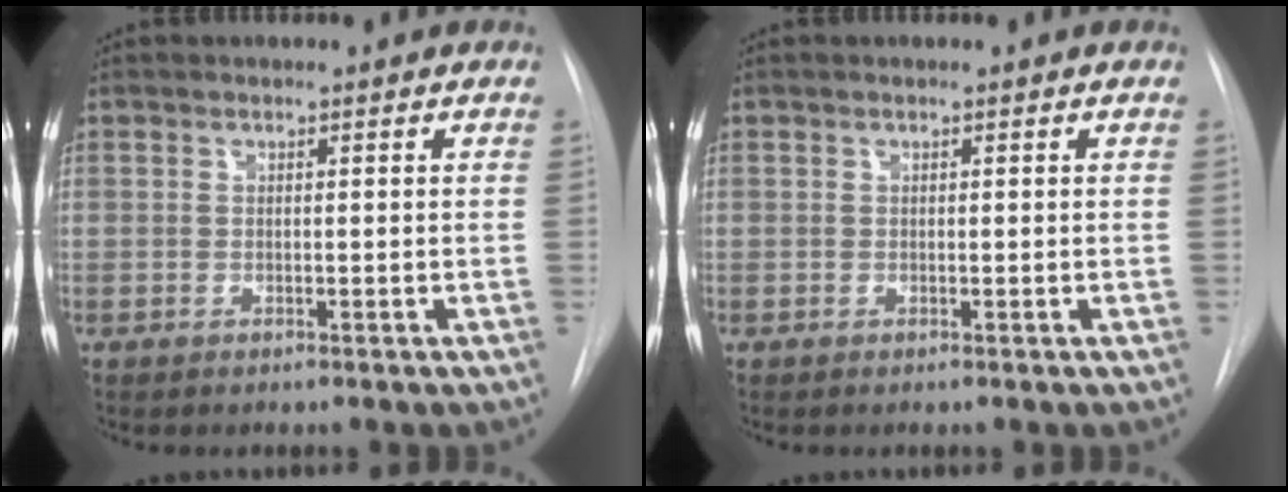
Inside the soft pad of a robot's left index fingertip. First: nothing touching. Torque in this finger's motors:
{"motor_torque": [0.02, 0.01, 0.00, 0.00]}